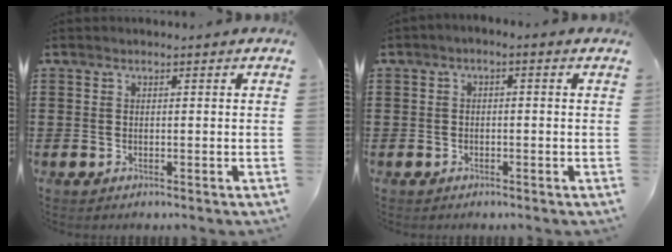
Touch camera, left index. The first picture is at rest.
{"total": 1.1, "force": [-0.9, 0.1, 0.6], "torque": [-0.009, -0.001, -0.018]}